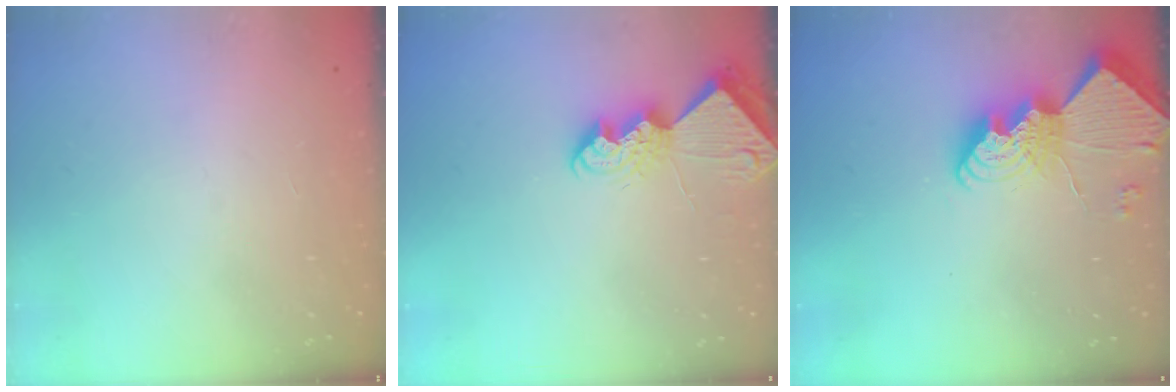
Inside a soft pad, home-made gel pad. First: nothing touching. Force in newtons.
{"total": 7.9, "press": 7.9, "slide": 0.7}
{"total": 12.4, "press": 12.4, "slide": 0.7}